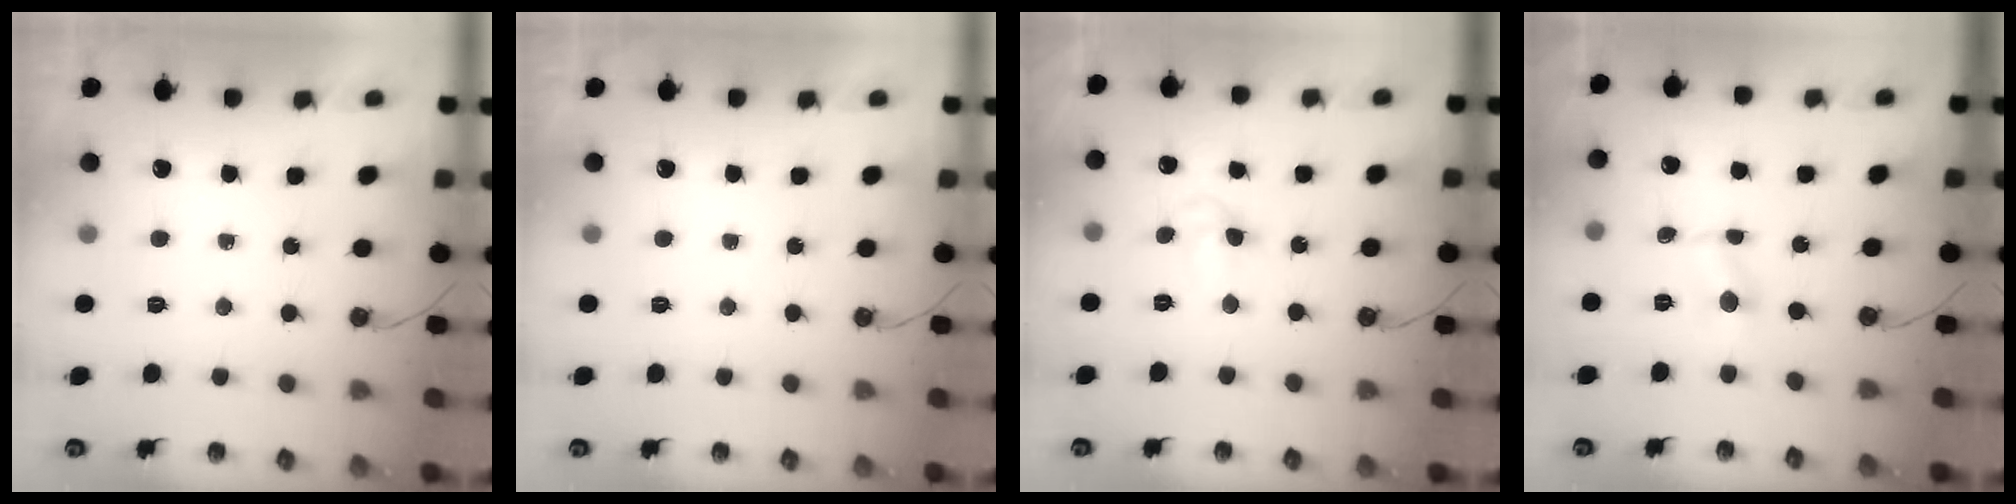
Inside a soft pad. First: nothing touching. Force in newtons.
{"total": 0.0}
{"total": 4.5, "press": 4.4, "slide": 1.0}
{"total": 1.7, "press": 1.6, "slide": 0.2}